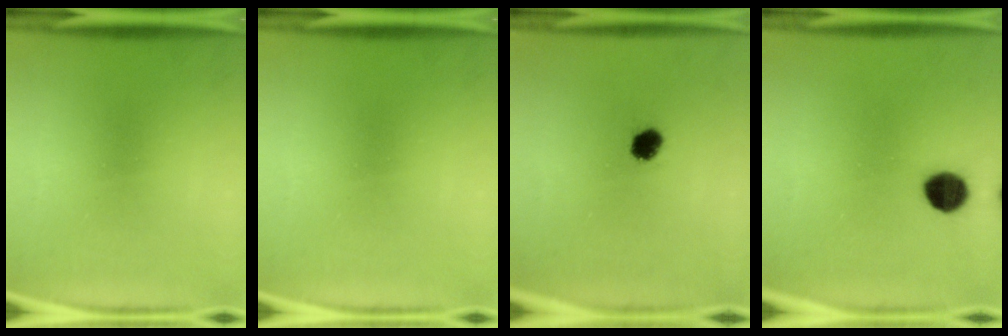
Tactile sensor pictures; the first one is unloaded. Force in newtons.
{"total": 0.0}
{"total": 2.6}
{"total": 8.9}